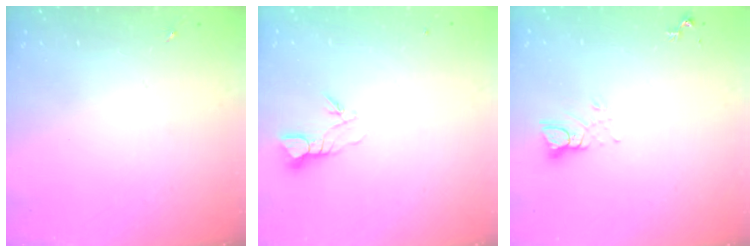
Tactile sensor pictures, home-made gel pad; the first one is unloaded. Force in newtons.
{"total": 3.9, "press": 3.9, "slide": 0.3}
{"total": 4.4, "press": 4.4, "slide": 0.4}